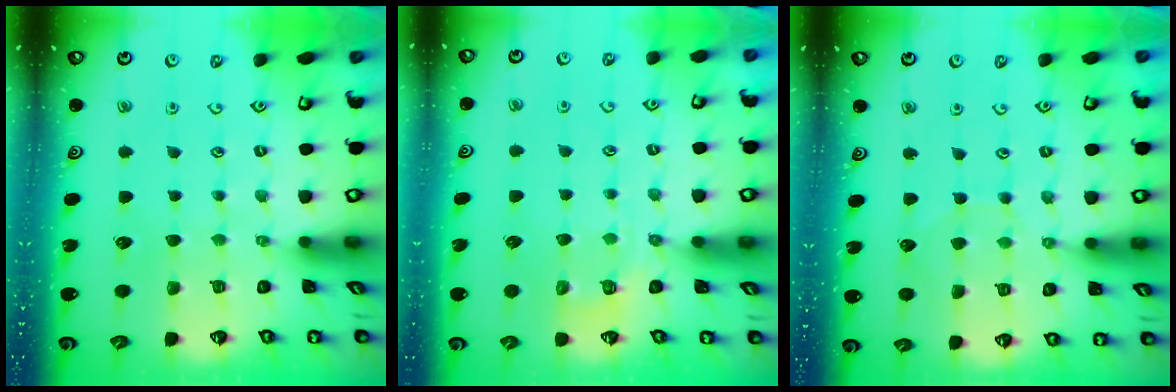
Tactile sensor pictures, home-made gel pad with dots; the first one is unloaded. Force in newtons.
{"total": 4.8, "press": 4.5, "slide": 1.7}
{"total": 5.4, "press": 5.4, "slide": 0.1}